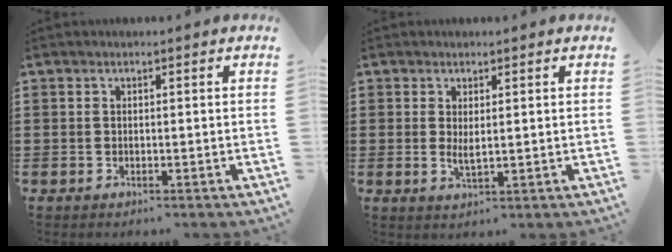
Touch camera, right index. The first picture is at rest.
{"total": 1.9, "force": [0.5, 0.6, 1.8], "torque": [-0.034, 0.000, 0.010]}